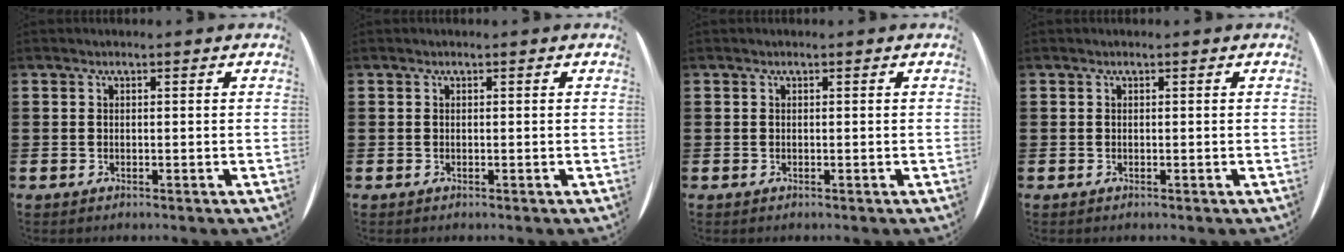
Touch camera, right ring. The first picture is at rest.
{"total": 0.0}
{"total": 0.0}
{"total": 0.0}